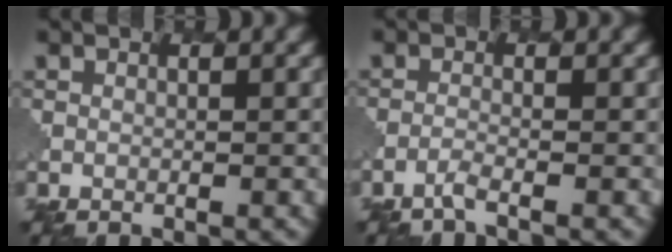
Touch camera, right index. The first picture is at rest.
{"total": 1.2, "force": [-0.9, 0.2, 0.7], "torque": [-0.009, -0.001, -0.028]}